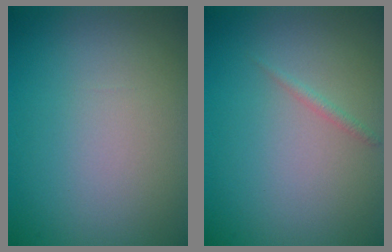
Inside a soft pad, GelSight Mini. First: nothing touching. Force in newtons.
{"total": 0.7, "press": 0.7, "slide": 0.0}